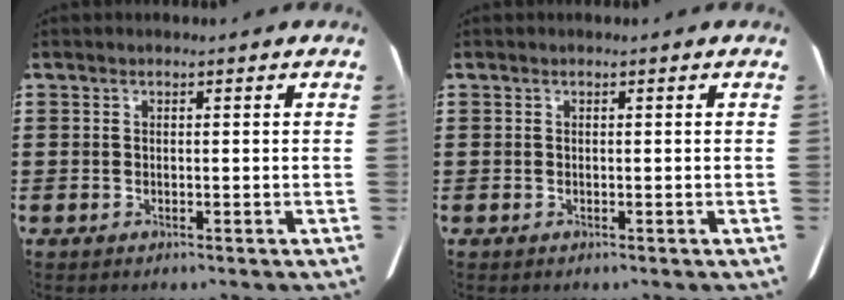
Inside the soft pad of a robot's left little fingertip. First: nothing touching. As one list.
[{"total": 0.0}]